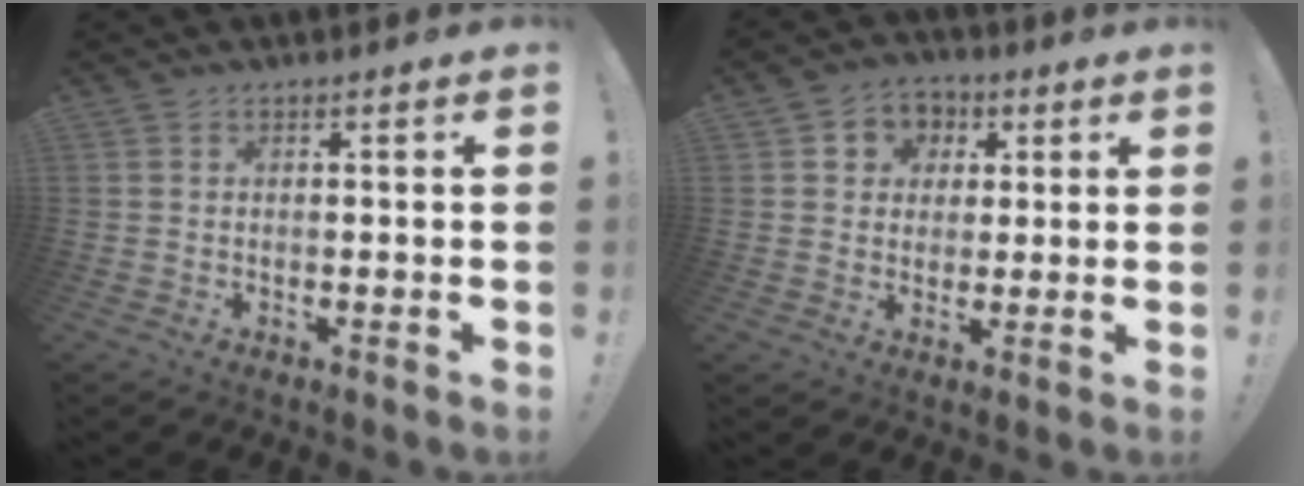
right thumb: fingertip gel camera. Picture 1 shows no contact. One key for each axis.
{"total": 6.8, "fx": 0.9, "fy": 6.5, "fz": 1.7, "tx": -0.013, "ty": -0.001, "tz": 0.019}